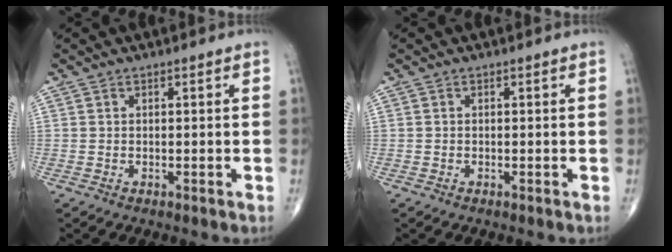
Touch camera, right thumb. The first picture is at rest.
{"total": 0.0}